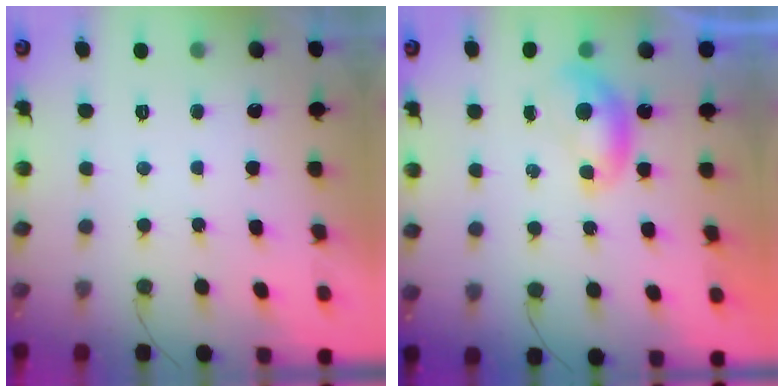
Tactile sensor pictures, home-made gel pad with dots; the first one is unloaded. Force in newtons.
{"total": 6.5, "press": 6.4, "slide": 0.9}